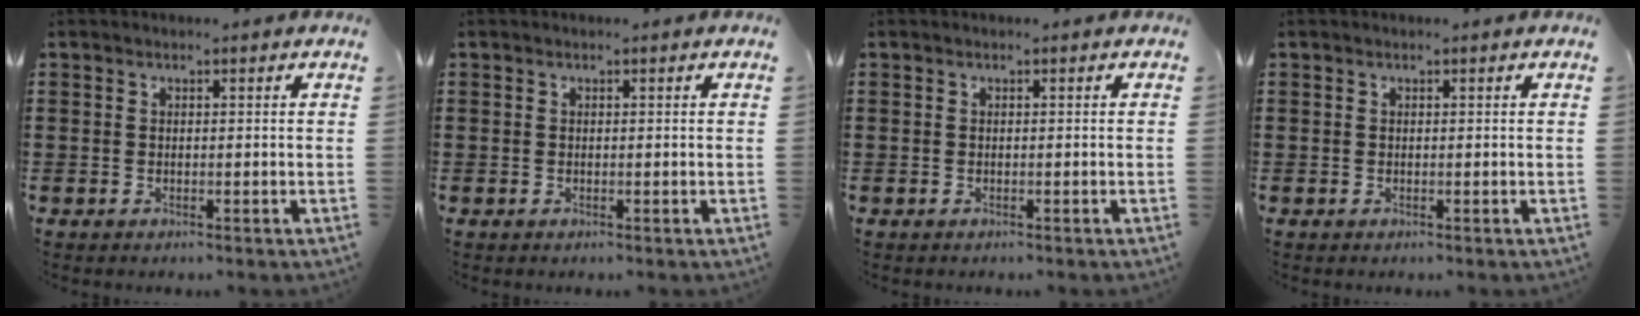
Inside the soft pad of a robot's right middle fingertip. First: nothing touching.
{"total": 0.0}
{"total": 0.0}
{"total": 0.0}